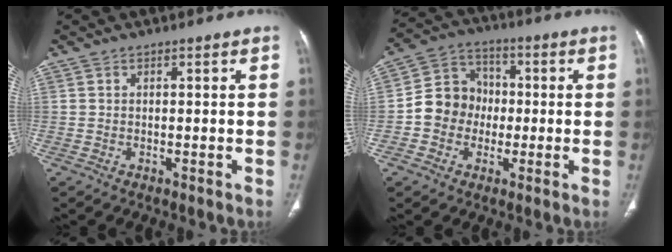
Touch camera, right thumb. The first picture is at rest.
{"total": 10.0, "force": [-1.3, 9.0, 4.0], "torque": [-0.039, 0.032, -0.035]}